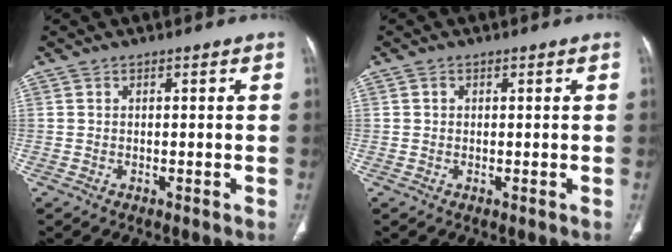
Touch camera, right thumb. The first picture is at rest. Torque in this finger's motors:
{"motor_torque": [-0.39, 0.24, -0.32, 0.30, 0.05]}